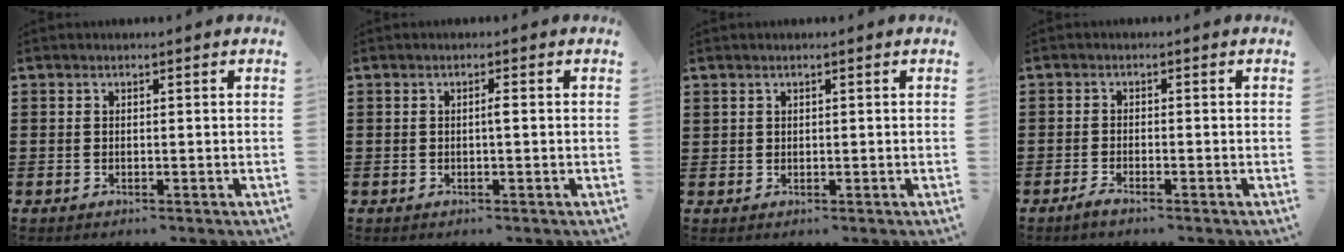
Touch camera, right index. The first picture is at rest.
{"total": 0.8, "force": [-0.2, 0.0, 0.8], "torque": [-0.015, -0.003, -0.002]}
{"total": 0.8, "force": [0.6, 0.5, 0.1], "torque": [-0.005, 0.001, 0.013]}
{"total": 1.4, "force": [-1.2, 0.0, 0.7], "torque": [-0.020, -0.005, -0.024]}